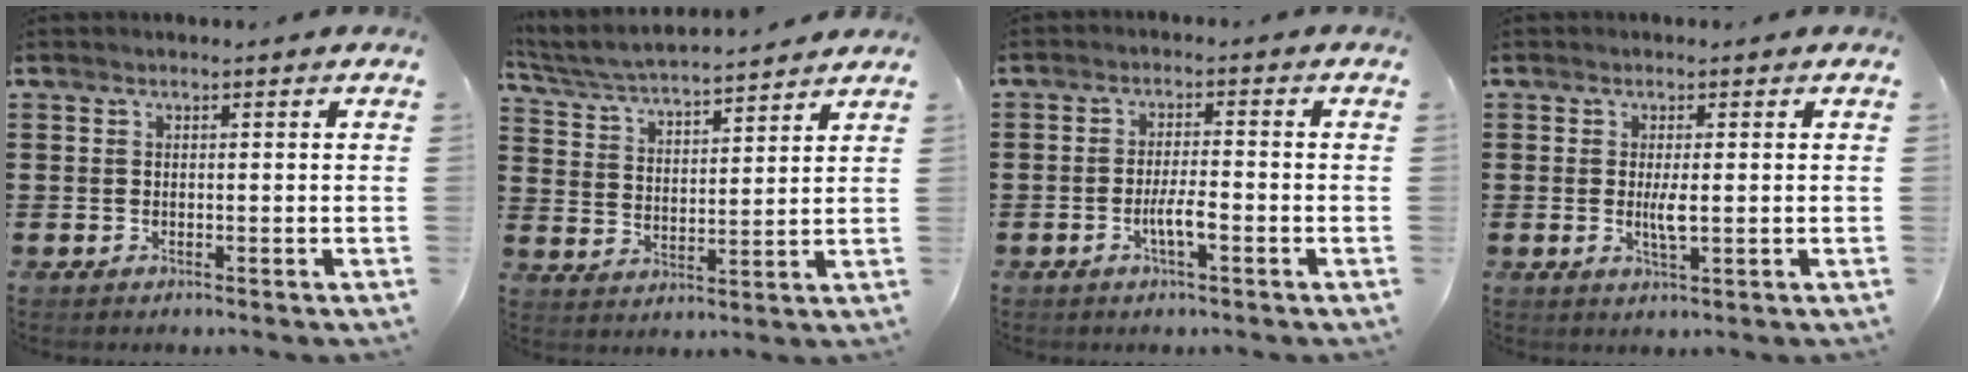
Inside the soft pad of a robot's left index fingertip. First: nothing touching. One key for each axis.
{"total": 4.4, "fx": 4.2, "fy": -0.2, "fz": 1.0, "tx": -0.043, "ty": -0.033, "tz": 0.069}
{"total": 3.8, "fx": -1.4, "fy": 0.8, "fz": 3.5, "tx": -0.066, "ty": 0.001, "tz": -0.027}
{"total": 2.9, "fx": 0.1, "fy": 0.4, "fz": 2.8, "tx": -0.059, "ty": -0.009, "tz": 0.000}